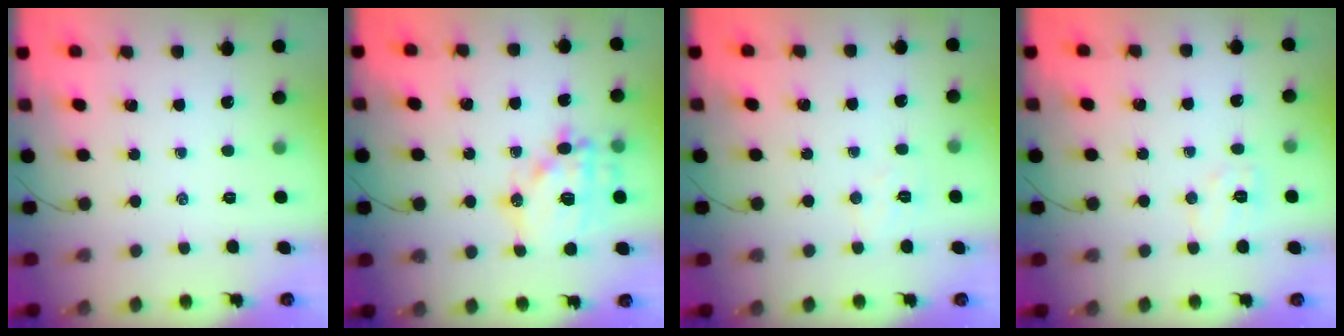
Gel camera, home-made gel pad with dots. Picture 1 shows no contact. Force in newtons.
{"total": 15.9, "press": 15.6, "slide": 3.2}
{"total": 5.1, "press": 5.0, "slide": 1.0}
{"total": 5.8, "press": 5.7, "slide": 1.1}